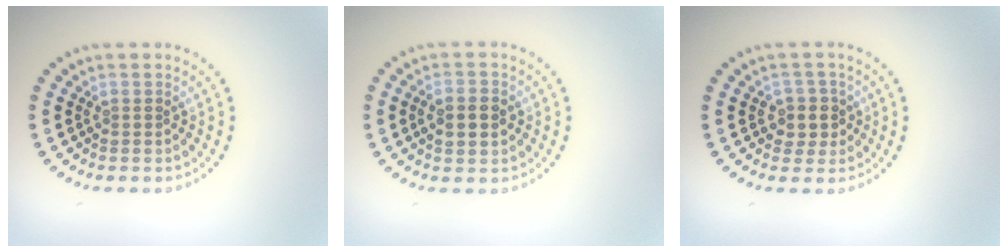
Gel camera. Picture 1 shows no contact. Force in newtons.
{"total": 3.6, "press": 3.6, "slide": 0.1}
{"total": 2.3, "press": 2.1, "slide": 1.0}